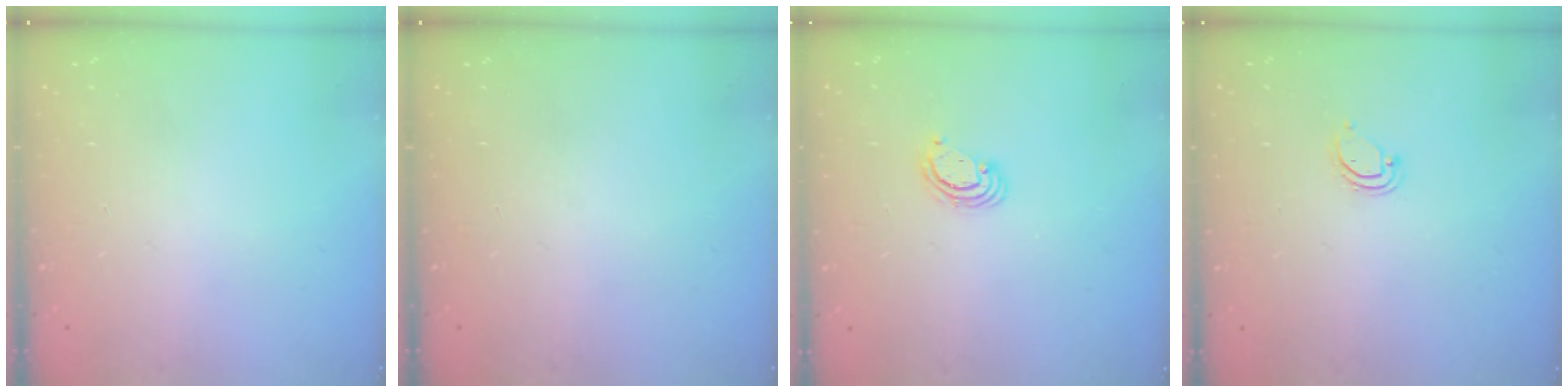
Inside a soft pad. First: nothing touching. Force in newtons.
{"total": 0.0}
{"total": 2.5, "press": 2.5, "slide": 0.2}
{"total": 3.6, "press": 3.6, "slide": 0.5}